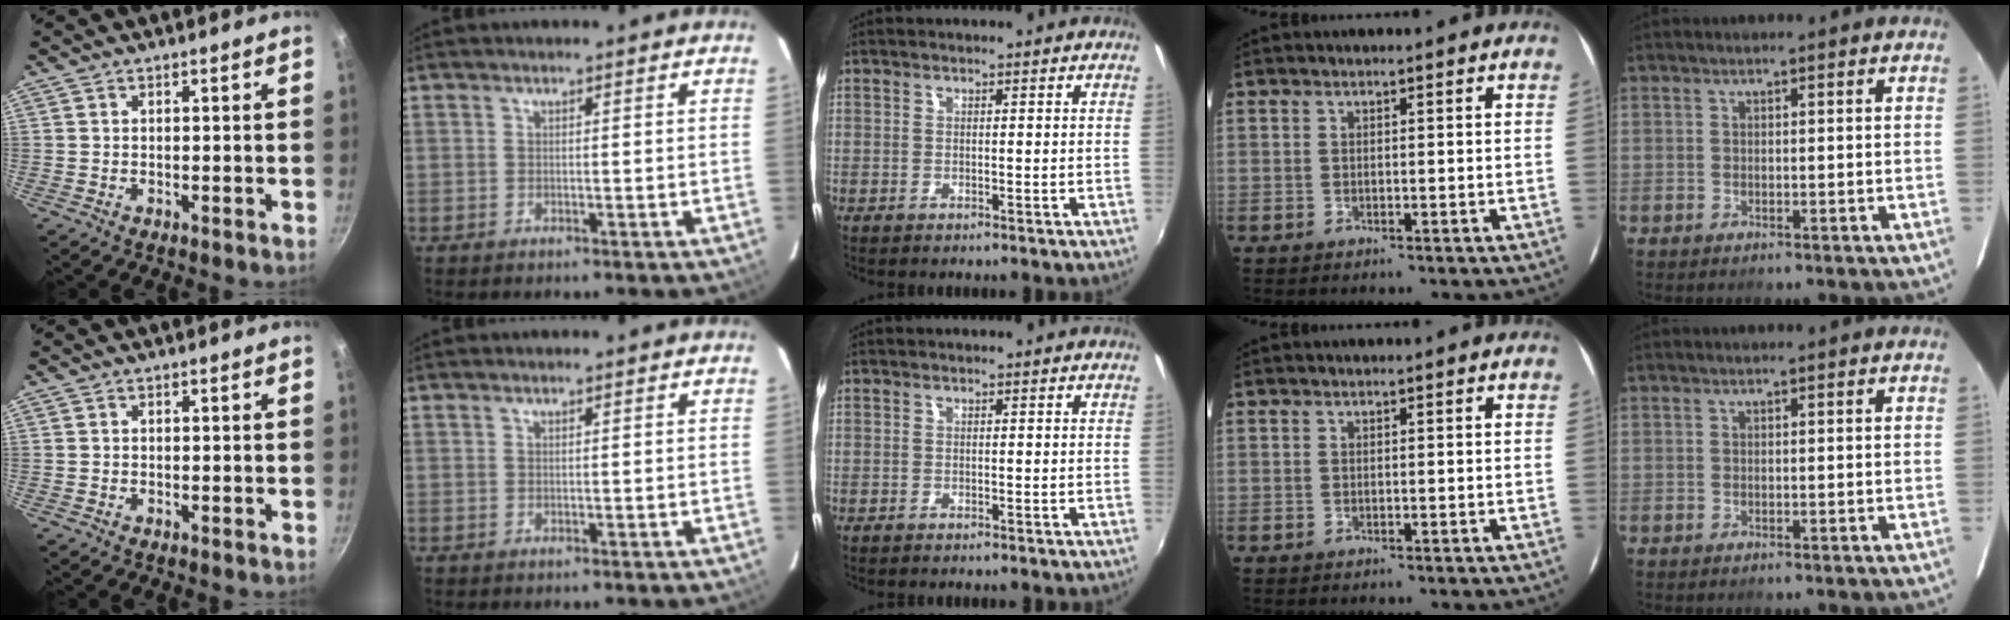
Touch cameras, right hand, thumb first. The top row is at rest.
{}